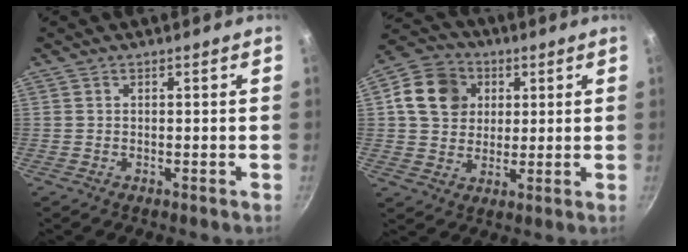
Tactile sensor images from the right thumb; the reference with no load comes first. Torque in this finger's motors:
{"motor_torque": [0.77, 2.50, 0.67, -0.01, 0.10]}